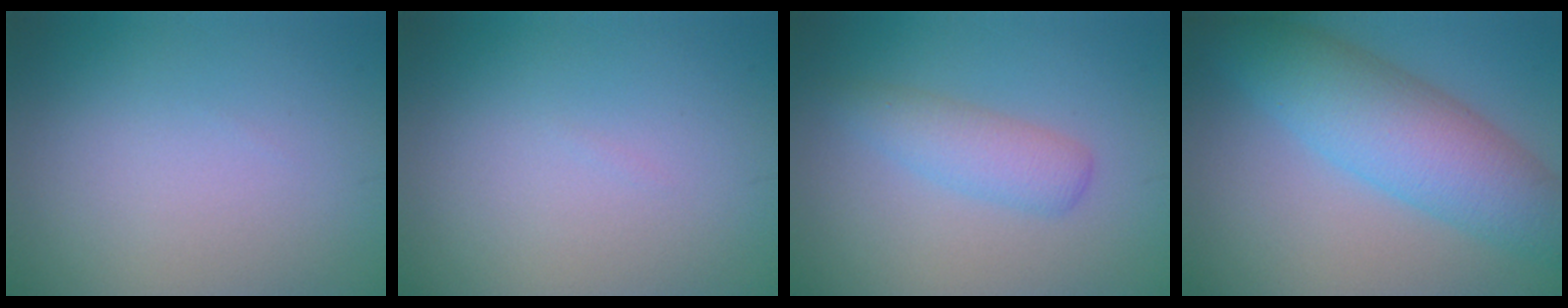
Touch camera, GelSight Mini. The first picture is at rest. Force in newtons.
{"total": 0.0}
{"total": 2.8, "press": 2.8, "slide": 0.0}
{"total": 7.7, "press": 7.7, "slide": 0.1}